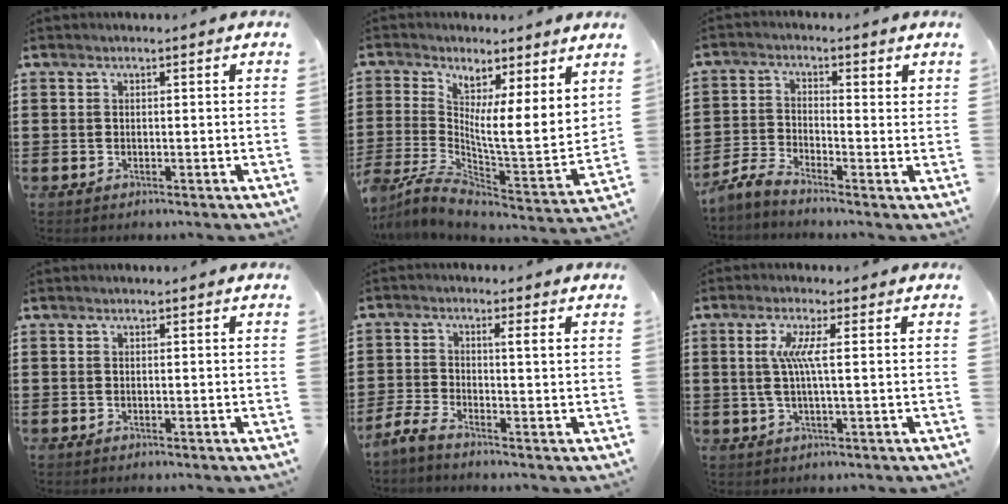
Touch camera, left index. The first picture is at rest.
{"total": 5.0, "force": [2.8, 1.3, 3.9], "torque": [-0.098, -0.043, 0.043]}
{"total": 3.0, "force": [-2.5, 0.4, 1.7], "torque": [-0.046, -0.003, -0.054]}
{"total": 0.0}
{"total": 3.2, "force": [-1.0, -0.2, 3.0], "torque": [-0.069, -0.007, -0.027]}
{"total": 4.8, "force": [0.7, 0.0, 4.7], "torque": [-0.106, -0.012, 0.004]}